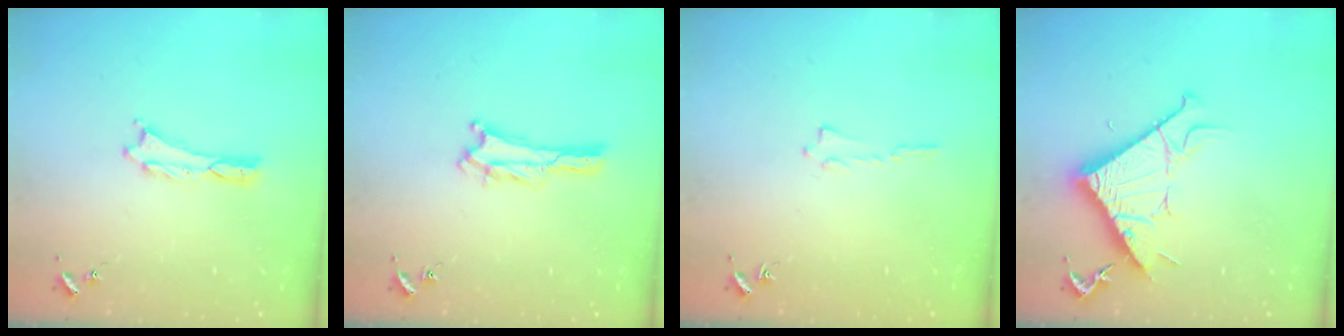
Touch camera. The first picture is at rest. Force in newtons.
{"total": 1.3, "press": 1.3, "slide": 0.4}
{"total": 0.0}
{"total": 10.7, "press": 10.7, "slide": 0.1}